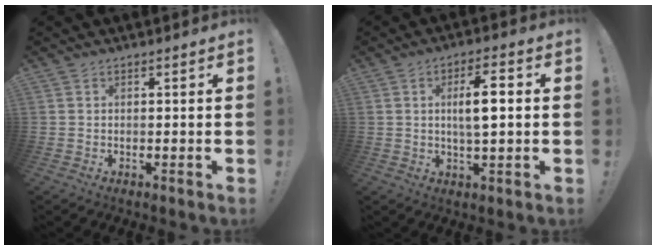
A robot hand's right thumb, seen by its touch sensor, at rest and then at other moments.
{"total": 7.8, "force": [1.2, 2.3, 7.3], "torque": [-0.118, -0.001, 0.011]}